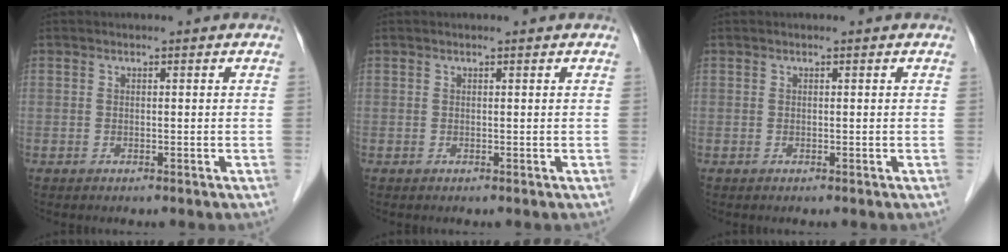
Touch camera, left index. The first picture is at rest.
{"total": 0.0}
{"total": 0.0}